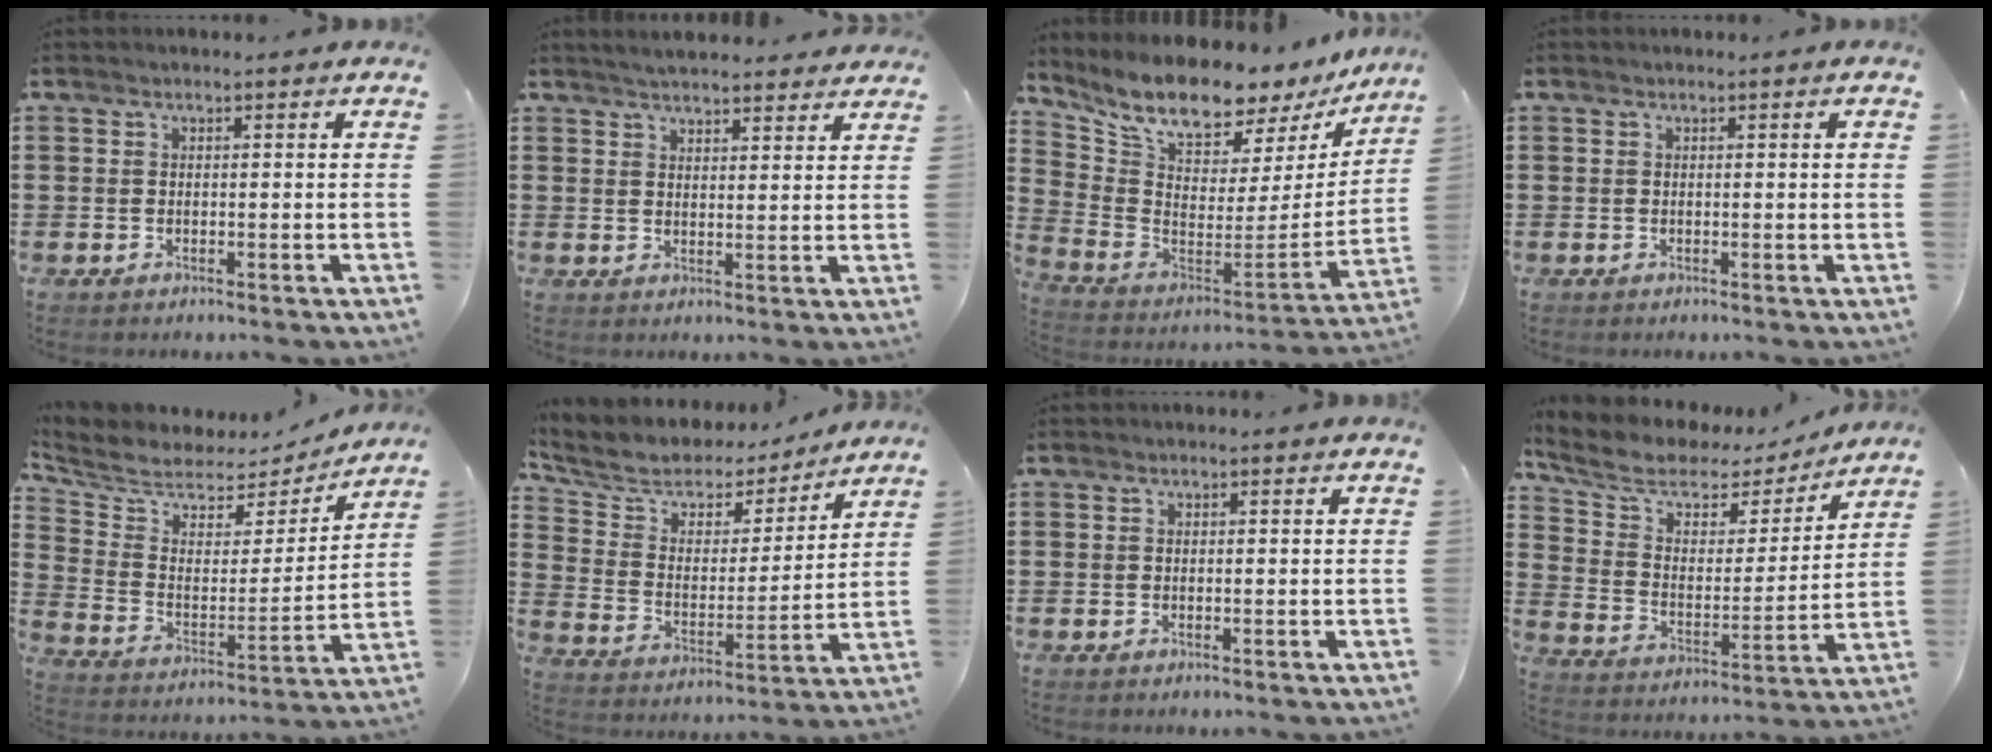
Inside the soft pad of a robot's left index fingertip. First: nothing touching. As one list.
[{"total": 3.3, "force": [3.2, 0.2, 0.4], "torque": [-0.017, -0.008, 0.060]}, {"total": 9.7, "force": [8.4, 2.6, 4.1], "torque": [-0.108, -0.072, 0.144]}, {"total": 0.8, "force": [0.1, -0.1, 0.8], "torque": [-0.014, -0.002, 0.002]}, {"total": 6.5, "force": [5.5, 2.9, 1.8], "torque": [-0.072, -0.036, 0.093]}, {"total": 6.3, "force": [5.3, 3.0, 1.8], "torque": [-0.072, -0.035, 0.086]}, {"total": 0.0}, {"total": 7.1, "force": [5.1, 3.6, 3.3], "torque": [-0.095, -0.026, 0.086]}]